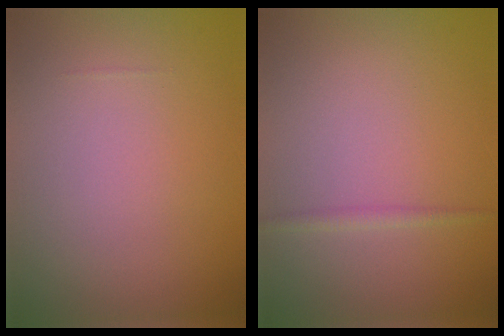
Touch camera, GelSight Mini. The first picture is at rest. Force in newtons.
{"total": 1.0, "press": 1.0, "slide": 0.0}